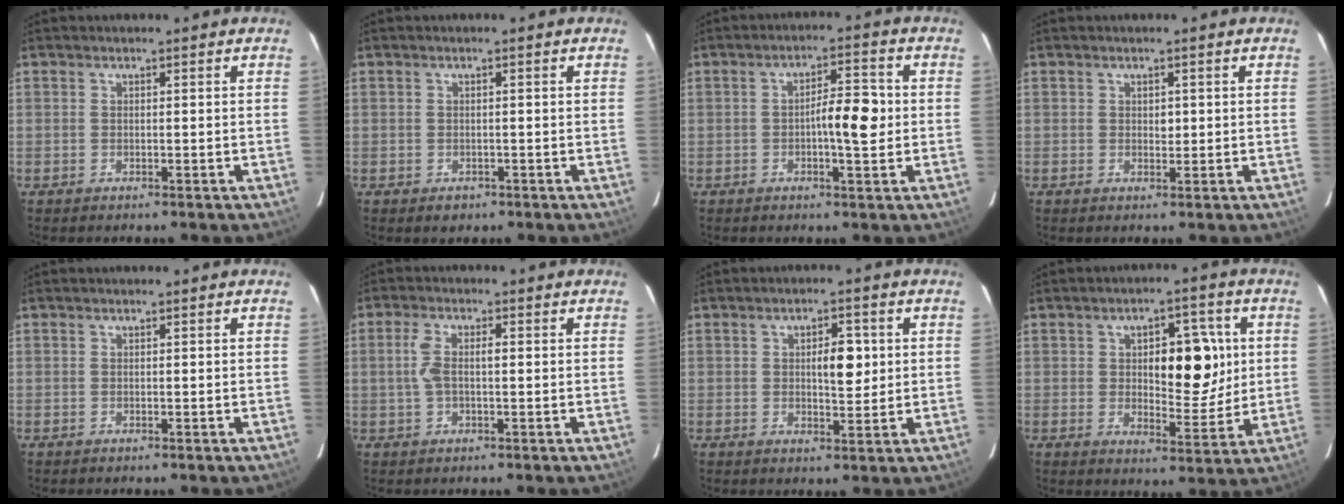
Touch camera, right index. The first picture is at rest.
{"total": 1.5, "force": [-0.8, 1.2, 0.5], "torque": [-0.004, 0.001, -0.006]}
{"total": 6.2, "force": [-0.4, 1.3, 6.1], "torque": [-0.096, 0.010, -0.008]}
{"total": 1.2, "force": [0.2, 0.8, 0.9], "torque": [-0.011, 0.000, 0.004]}
{"total": 0.0}
{"total": 4.2, "force": [0.2, 1.4, 3.9], "torque": [-0.093, 0.016, 0.006]}
{"total": 4.9, "force": [0.8, 1.8, 4.4], "torque": [-0.067, 0.003, 0.014]}
{"total": 10.3, "force": [1.9, 4.4, 9.1], "torque": [-0.121, 0.014, 0.035]}